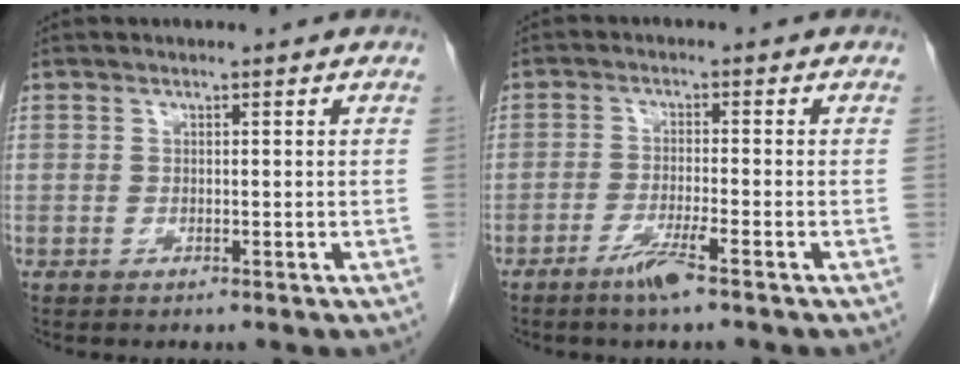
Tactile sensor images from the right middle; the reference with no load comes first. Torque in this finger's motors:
{"motor_torque": [0.14, -0.02, 0.10, 0.04]}